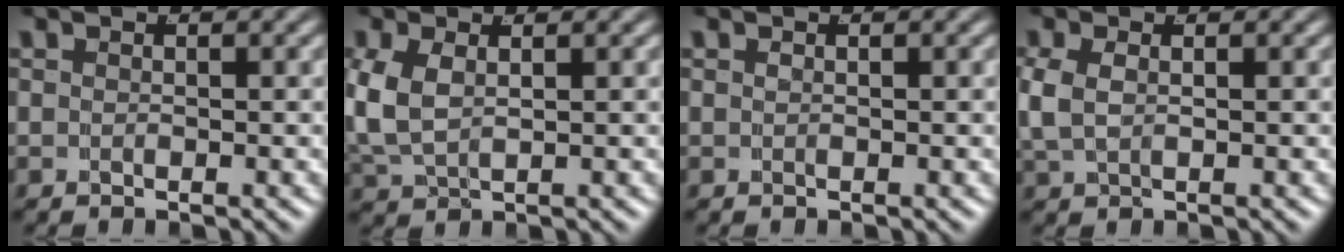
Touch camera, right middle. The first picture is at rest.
{"total": 4.0, "force": [0.5, 2.9, 2.7], "torque": [-0.080, -0.013, 0.024]}
{"total": 0.0}
{"total": 2.6, "force": [0.4, 1.6, 2.0], "torque": [-0.051, -0.003, 0.018]}